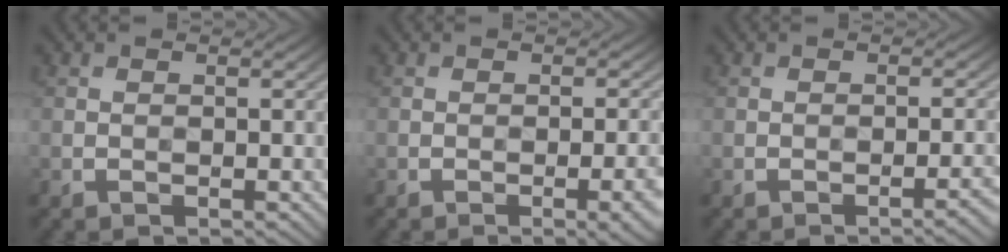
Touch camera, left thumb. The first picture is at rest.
{"total": 4.3, "force": [-1.7, 1.1, 3.8], "torque": [-0.050, 0.000, -0.019]}
{"total": 2.4, "force": [-1.2, 0.4, 2.0], "torque": [-0.022, 0.009, -0.022]}